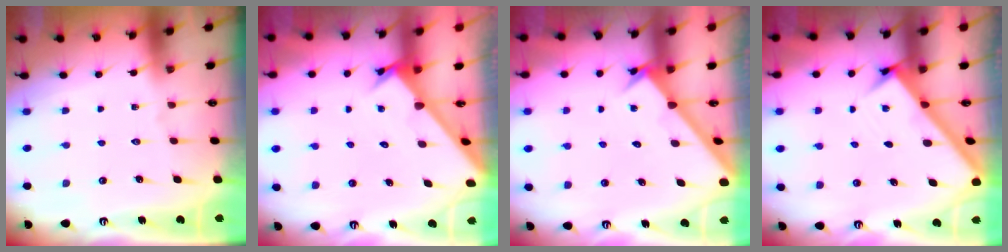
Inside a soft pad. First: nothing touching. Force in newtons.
{"total": 2.2, "press": 2.2, "slide": 0.1}
{"total": 2.2, "press": 2.2, "slide": 0.2}
{"total": 2.9, "press": 2.9, "slide": 0.4}